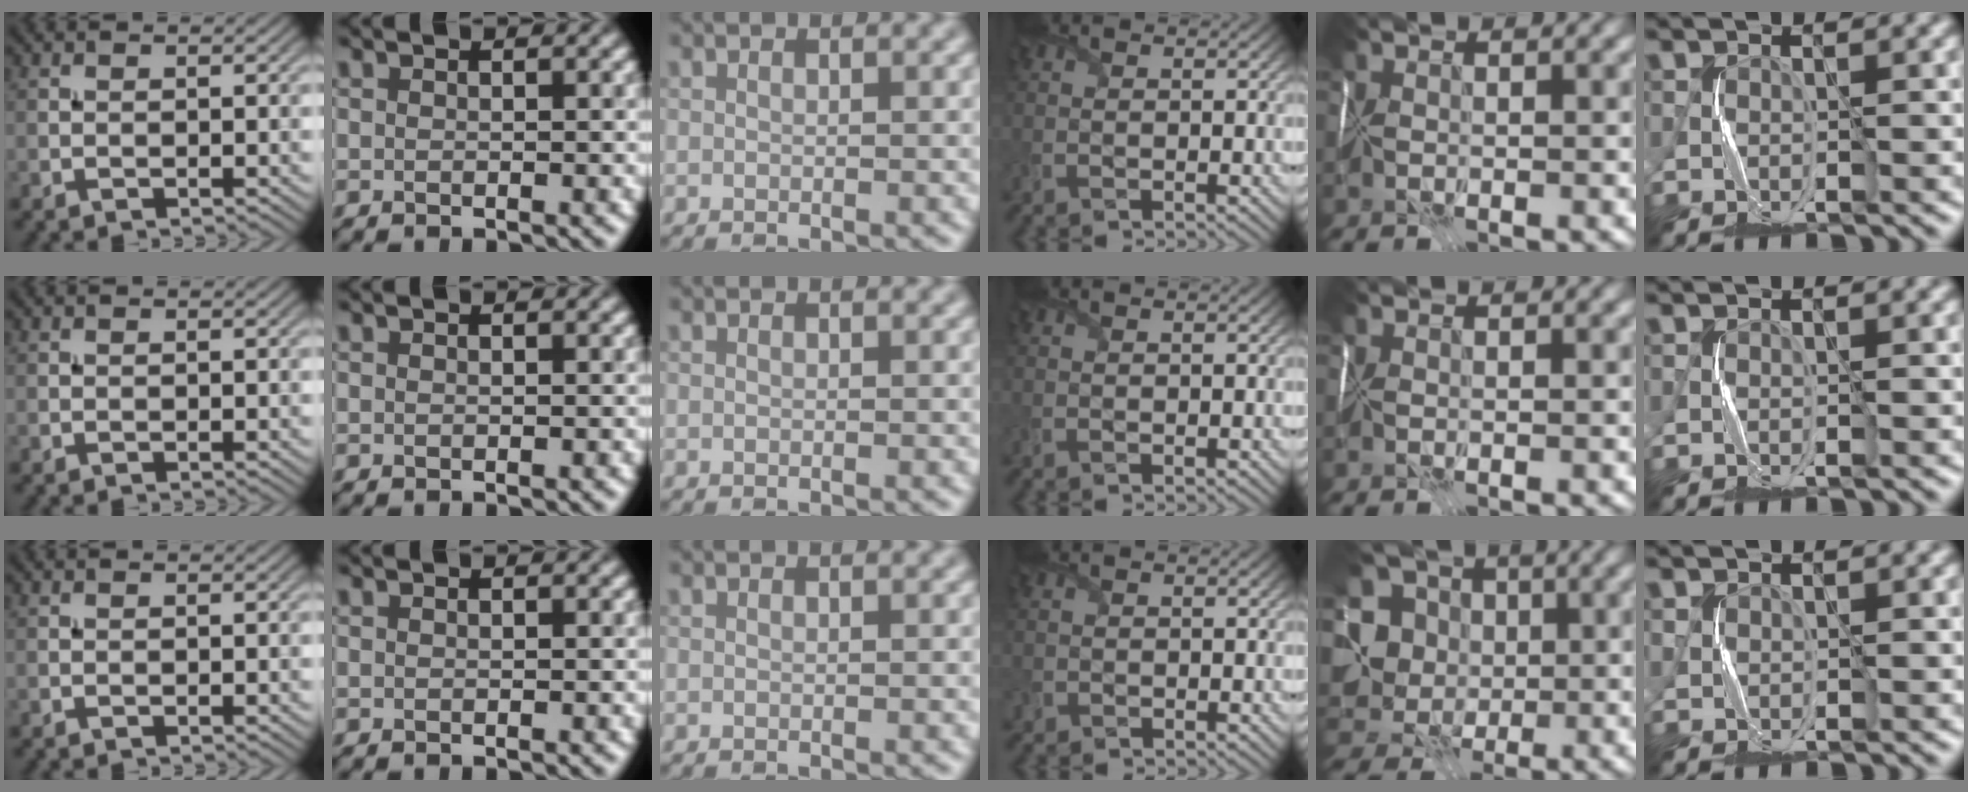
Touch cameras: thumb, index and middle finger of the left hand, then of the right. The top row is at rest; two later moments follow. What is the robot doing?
{"motion": "fold", "object": "shipping label"}